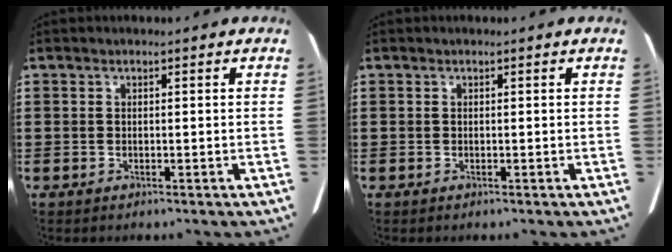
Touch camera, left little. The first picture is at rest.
{"total": 0.0}